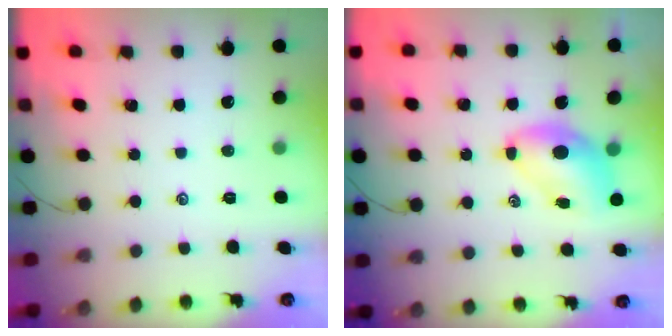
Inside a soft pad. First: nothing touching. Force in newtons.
{"total": 7.3, "press": 7.2, "slide": 1.2}